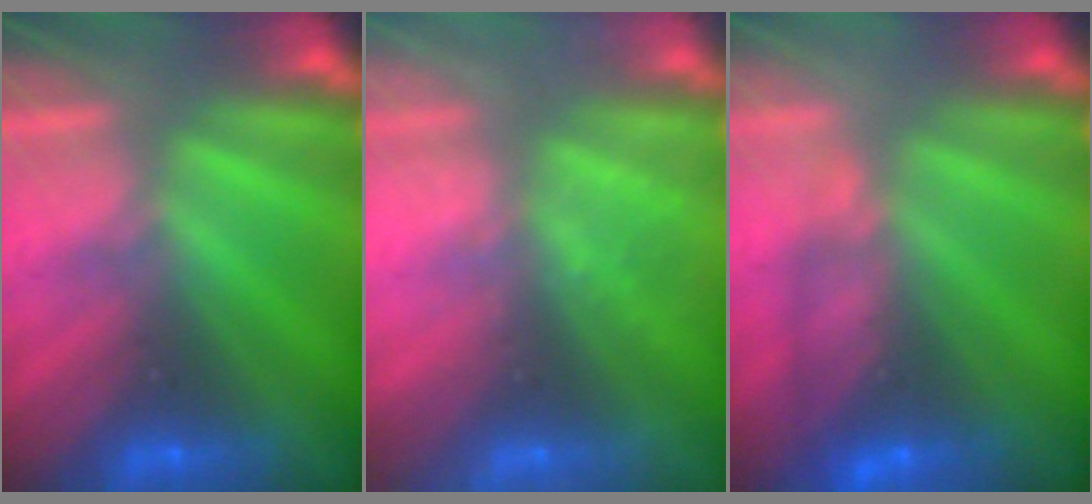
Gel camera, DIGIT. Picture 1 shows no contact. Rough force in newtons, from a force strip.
{"total": 2.4}
{"total": 5.4}